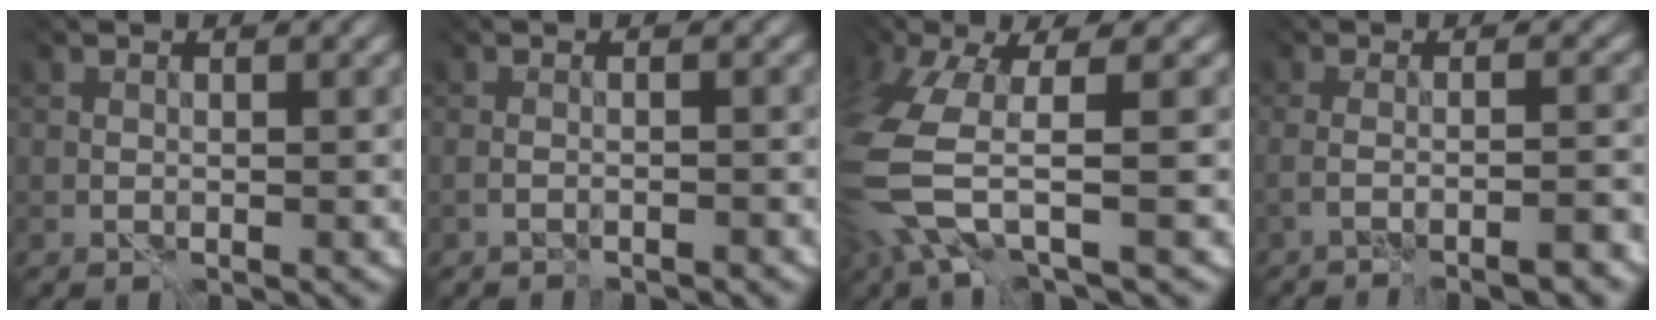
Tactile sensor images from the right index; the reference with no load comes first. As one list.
[{"total": 1.6, "force": [-1.5, -0.1, 0.5], "torque": [-0.011, 0.003, -0.026]}, {"total": 7.3, "force": [-2.7, 2.6, 6.2], "torque": [-0.176, -0.014, -0.056]}, {"total": 3.4, "force": [-2.1, 0.1, 2.6], "torque": [-0.035, -0.006, -0.038]}]